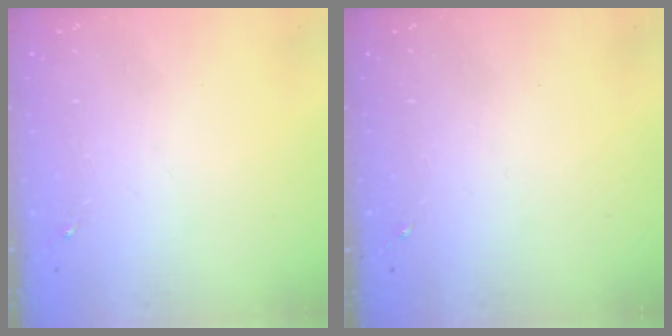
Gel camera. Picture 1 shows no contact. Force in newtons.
{"total": 0.0}